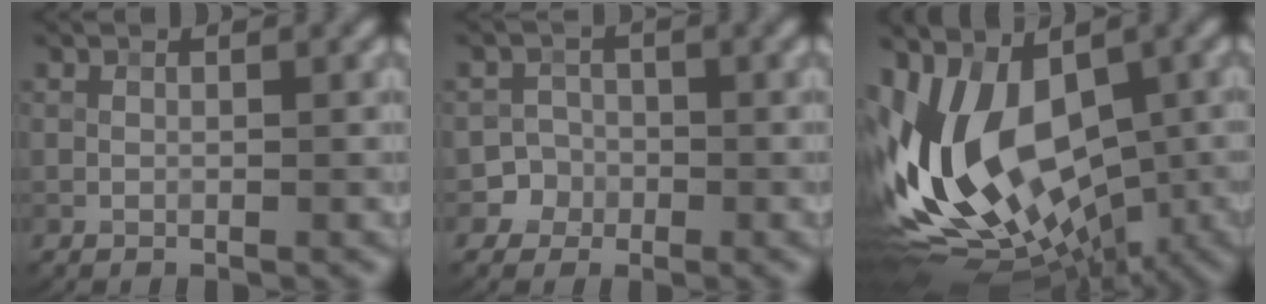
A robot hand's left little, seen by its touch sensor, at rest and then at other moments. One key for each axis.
{"total": 2.9, "fx": -1.7, "fy": 2.3, "fz": -0.6, "tx": 0.043, "ty": 0.002, "tz": -0.034}
{"total": 14.5, "fx": -0.4, "fy": 8.9, "fz": 11.4, "tx": -0.213, "ty": -0.009, "tz": -0.028}